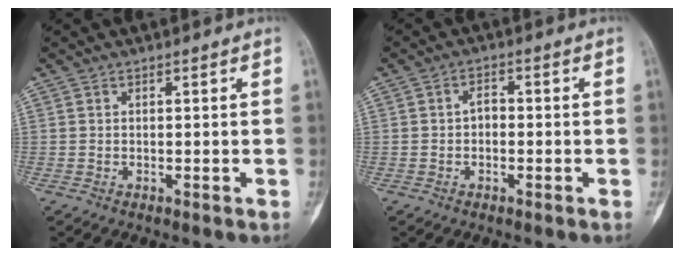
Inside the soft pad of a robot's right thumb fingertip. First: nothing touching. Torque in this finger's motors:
{"motor_torque": [-0.32, -0.19, 0.11, -0.30, -0.02]}